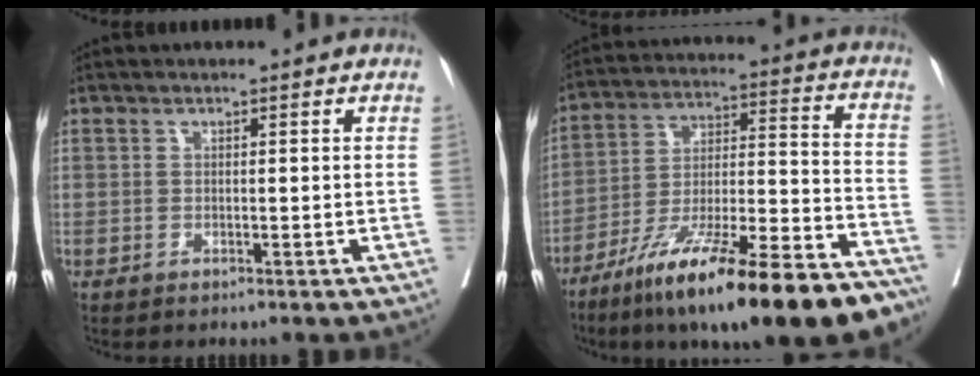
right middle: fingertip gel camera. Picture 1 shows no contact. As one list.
[{"total": 26.6, "force": [-19.8, 2.7, 17.6], "torque": [-0.219, -0.006, -0.324]}]